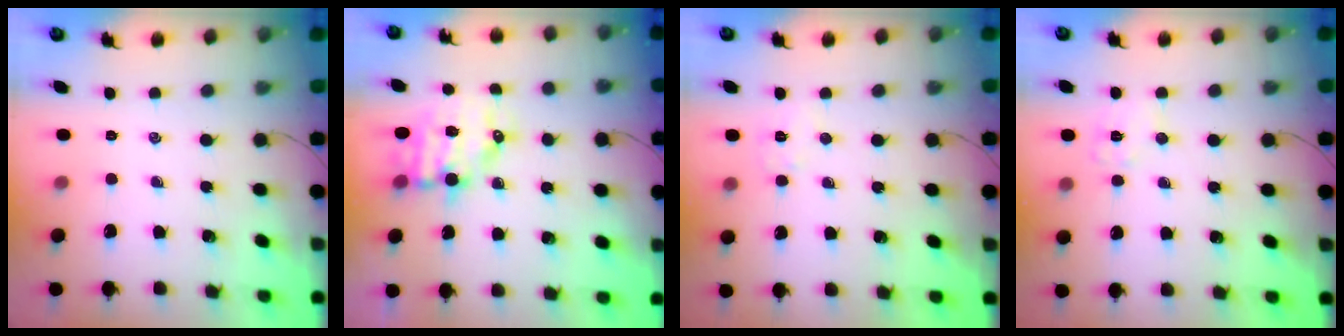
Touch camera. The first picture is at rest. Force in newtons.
{"total": 10.1, "press": 9.8, "slide": 2.1}
{"total": 4.5, "press": 4.4, "slide": 0.7}
{"total": 6.8, "press": 6.8, "slide": 1.0}